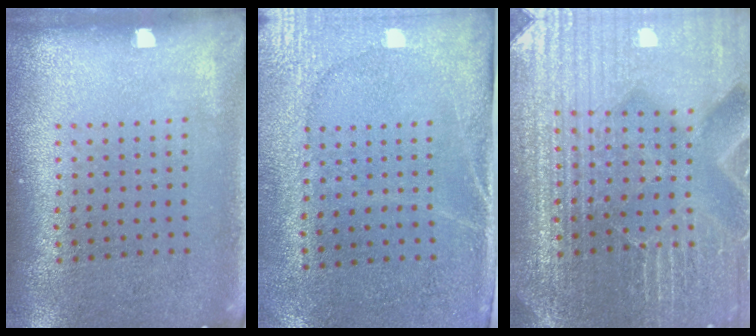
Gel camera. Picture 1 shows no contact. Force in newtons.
{"total": 2.7, "press": 2.3, "slide": 1.4}
{"total": 5.3, "press": 4.9, "slide": 2.1}